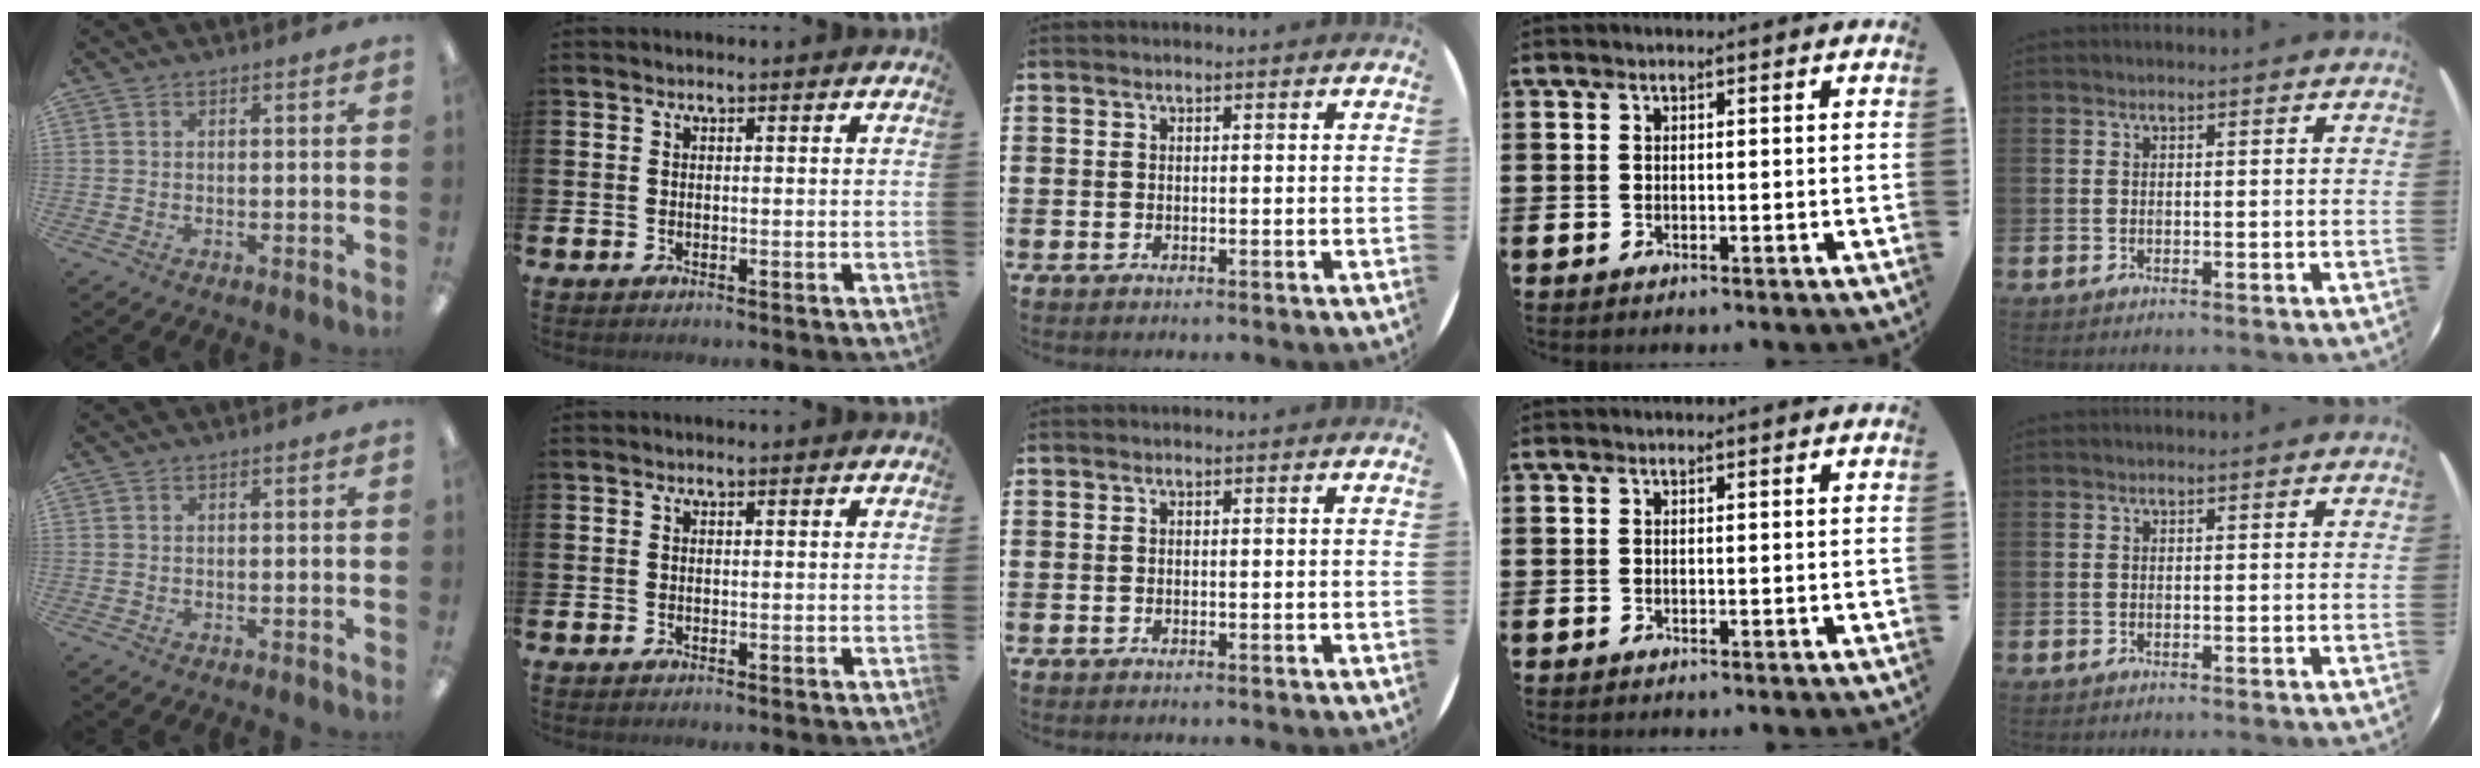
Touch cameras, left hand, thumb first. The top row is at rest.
{}